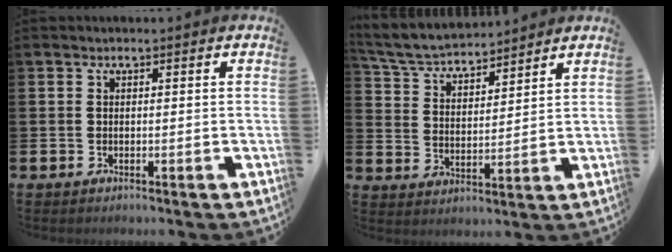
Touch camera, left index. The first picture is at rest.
{"total": 5.5, "force": [5.3, 1.0, 0.9], "torque": [-0.046, -0.035, 0.092]}